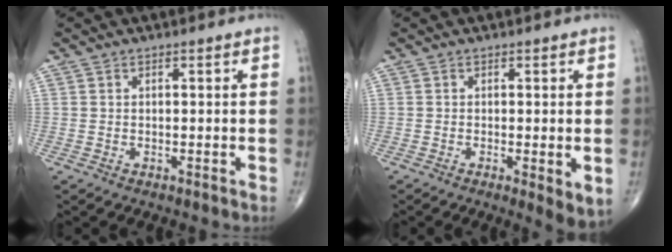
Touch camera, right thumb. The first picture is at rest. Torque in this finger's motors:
{"motor_torque": [-0.28, 0.20, -0.03, -0.28, -0.02]}